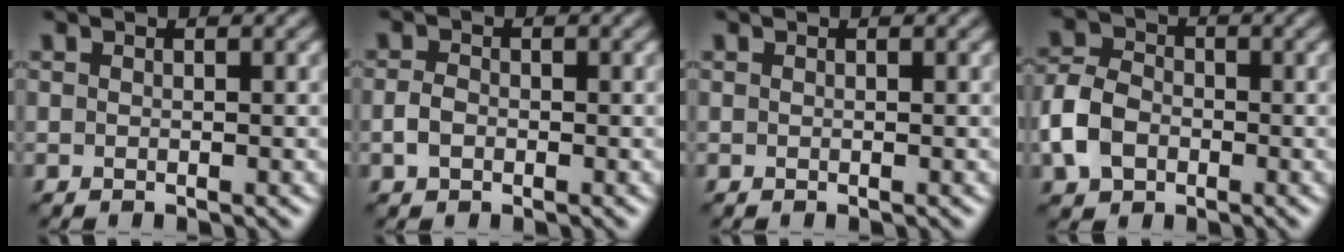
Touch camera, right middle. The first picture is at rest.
{"total": 1.8, "force": [-0.6, 1.3, 1.1], "torque": [-0.025, 0.000, -0.017]}
{"total": 0.0}
{"total": 5.3, "force": [-1.8, 3.9, 3.0], "torque": [-0.073, 0.002, -0.049]}